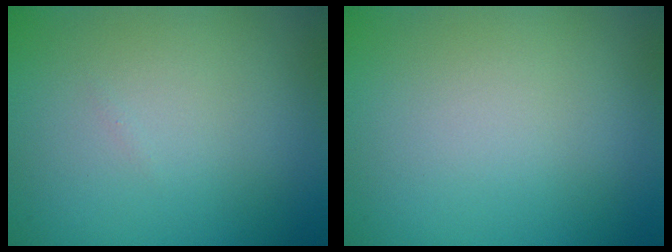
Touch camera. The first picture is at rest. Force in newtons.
{"total": 0.0}